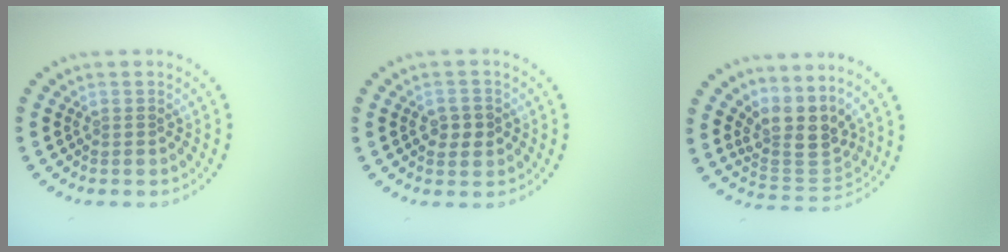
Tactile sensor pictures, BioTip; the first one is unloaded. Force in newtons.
{"total": 1.9, "press": 1.9, "slide": 0.2}
{"total": 3.9, "press": 2.9, "slide": 2.6}